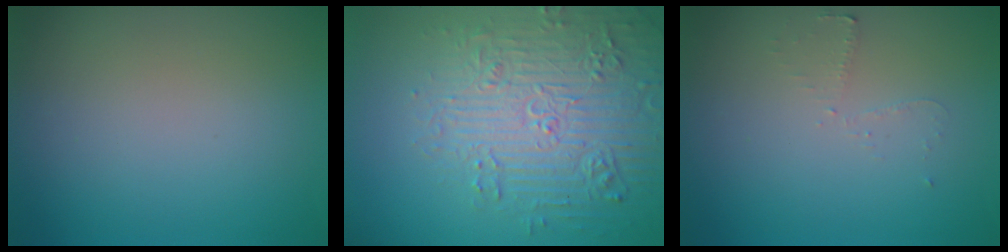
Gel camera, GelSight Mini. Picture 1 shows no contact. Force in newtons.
{"total": 7.0, "press": 6.9, "slide": 1.6}
{"total": 1.2, "press": 1.1, "slide": 0.3}